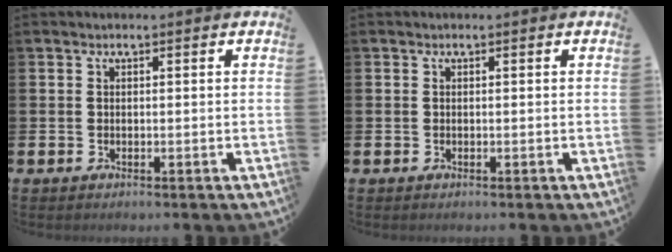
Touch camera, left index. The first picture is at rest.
{"total": 0.0}